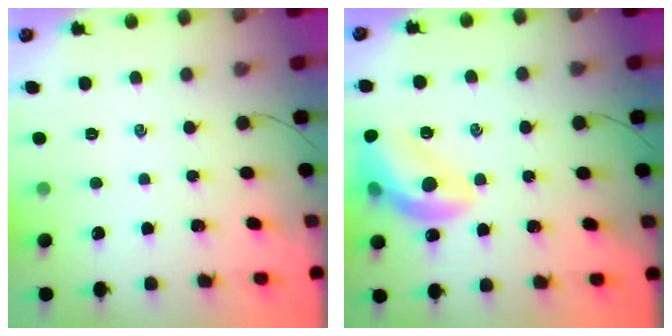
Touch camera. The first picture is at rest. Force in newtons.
{"total": 13.7, "press": 13.6, "slide": 1.5}